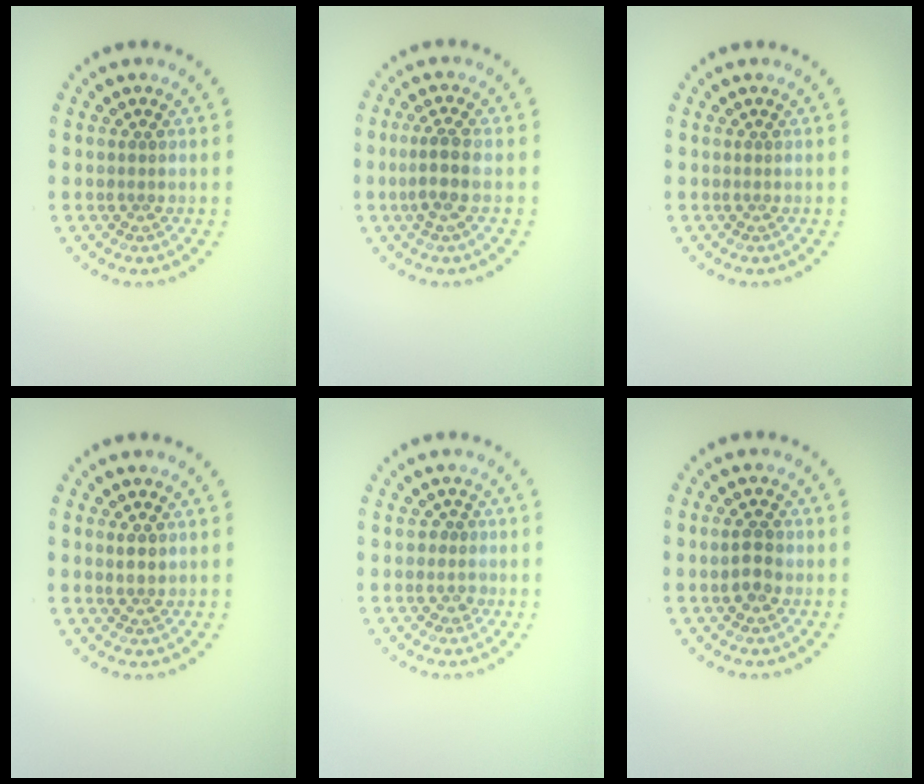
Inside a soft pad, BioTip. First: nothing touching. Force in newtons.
{"total": 2.3, "press": 1.9, "slide": 1.2}
{"total": 0.0}
{"total": 1.0, "press": 0.9, "slide": 0.5}
{"total": 1.3, "press": 1.0, "slide": 0.7}
{"total": 2.2, "press": 2.2, "slide": 0.2}